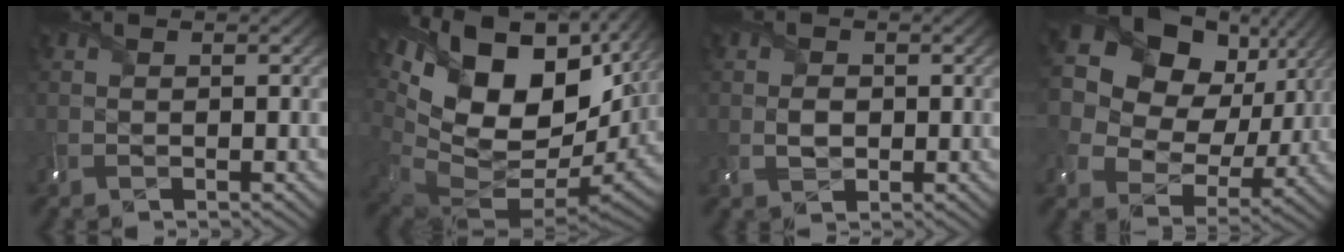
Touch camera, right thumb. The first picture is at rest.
{"total": 19.6, "force": [5.7, 12.0, 14.4], "torque": [-0.289, -0.035, 0.145]}
{"total": 2.2, "force": [-0.1, 1.7, 1.3], "torque": [-0.029, -0.005, -0.003]}
{"total": 20.4, "force": [8.4, 15.2, 10.6], "torque": [-0.281, 0.072, 0.153]}